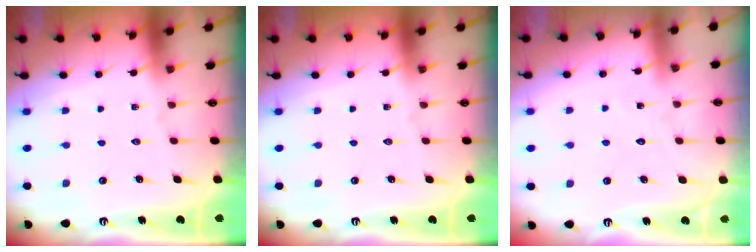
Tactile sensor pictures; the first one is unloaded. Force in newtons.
{"total": 0.0}
{"total": 5.5, "press": 5.4, "slide": 0.5}